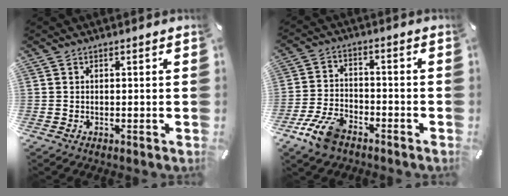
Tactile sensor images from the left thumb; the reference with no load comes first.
{"total": 9.3, "force": [-6.0, 4.7, 5.3], "torque": [-0.112, 0.028, -0.111]}